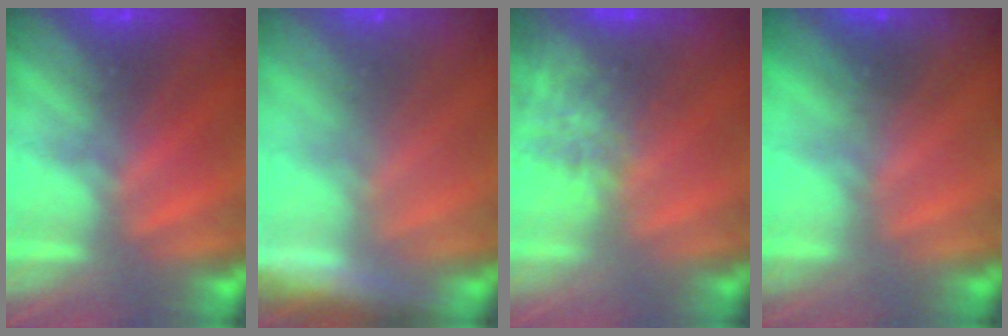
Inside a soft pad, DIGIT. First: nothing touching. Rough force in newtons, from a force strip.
{"total": 8.5}
{"total": 7.8}
{"total": 1.6}